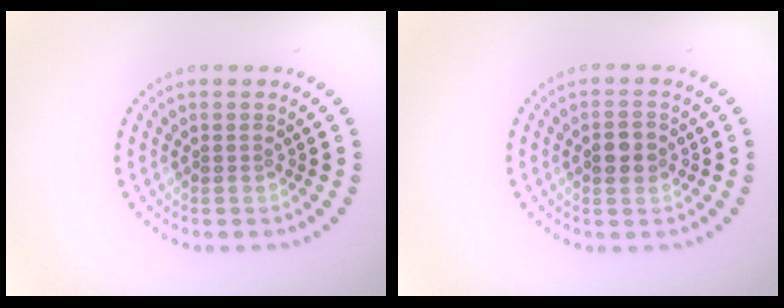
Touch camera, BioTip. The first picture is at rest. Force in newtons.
{"total": 2.2, "press": 2.2, "slide": 0.0}